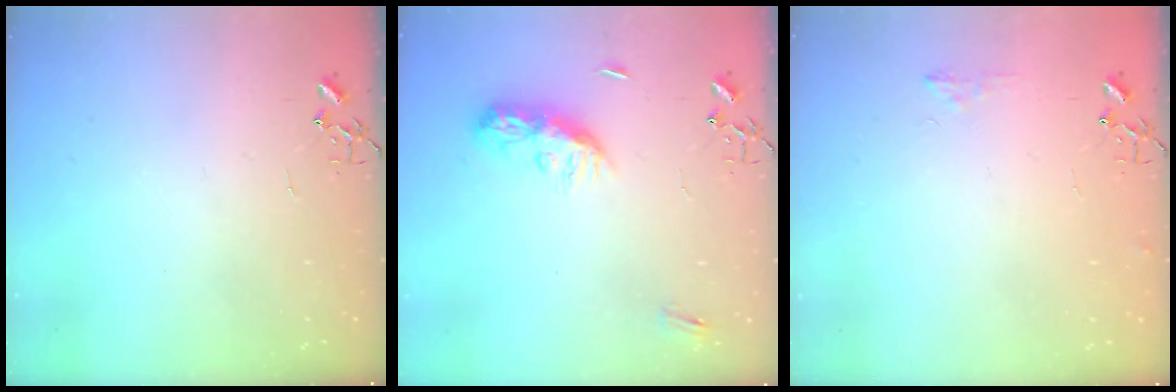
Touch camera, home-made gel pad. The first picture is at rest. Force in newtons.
{"total": 9.3, "press": 9.3, "slide": 0.1}
{"total": 5.2, "press": 5.2, "slide": 0.7}